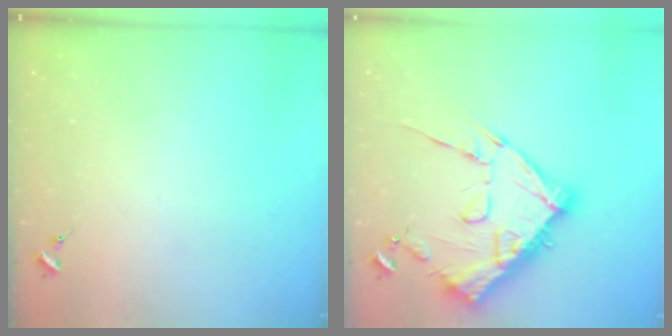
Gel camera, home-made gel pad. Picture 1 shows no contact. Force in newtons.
{"total": 17.2, "press": 17.2, "slide": 1.3}